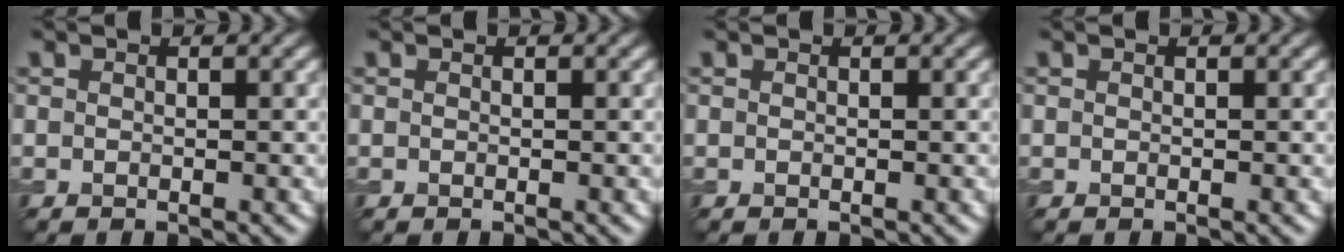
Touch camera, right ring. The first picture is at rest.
{"total": 0.0}
{"total": 0.0}
{"total": 0.0}